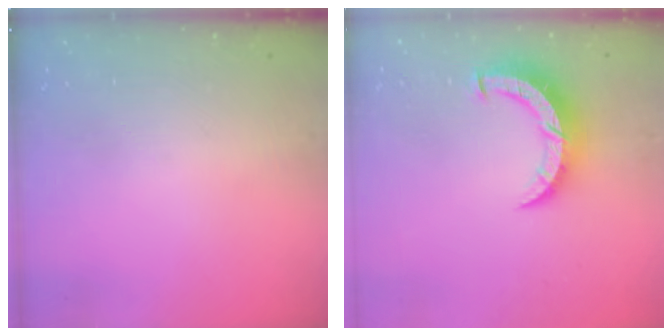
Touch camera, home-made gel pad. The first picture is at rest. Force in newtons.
{"total": 8.4, "press": 8.3, "slide": 1.0}